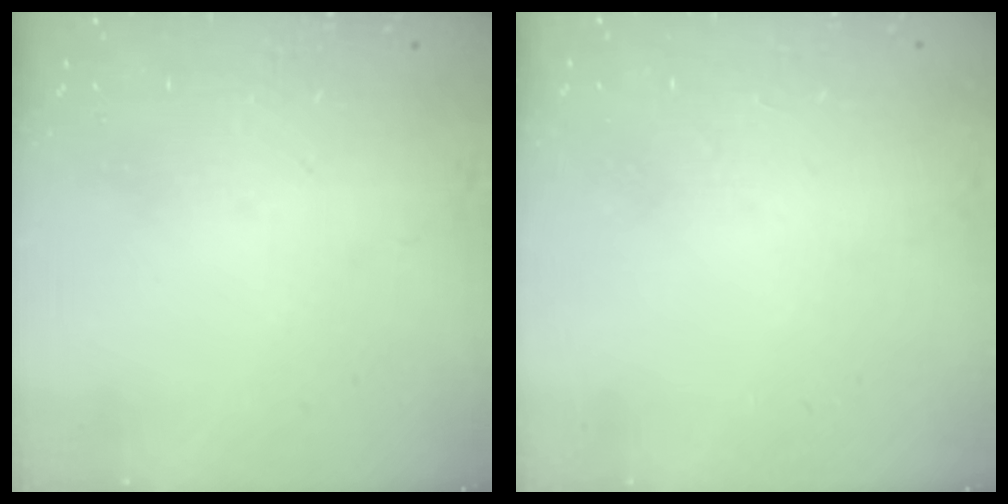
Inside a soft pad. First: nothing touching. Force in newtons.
{"total": 1.7, "press": 1.7, "slide": 0.1}